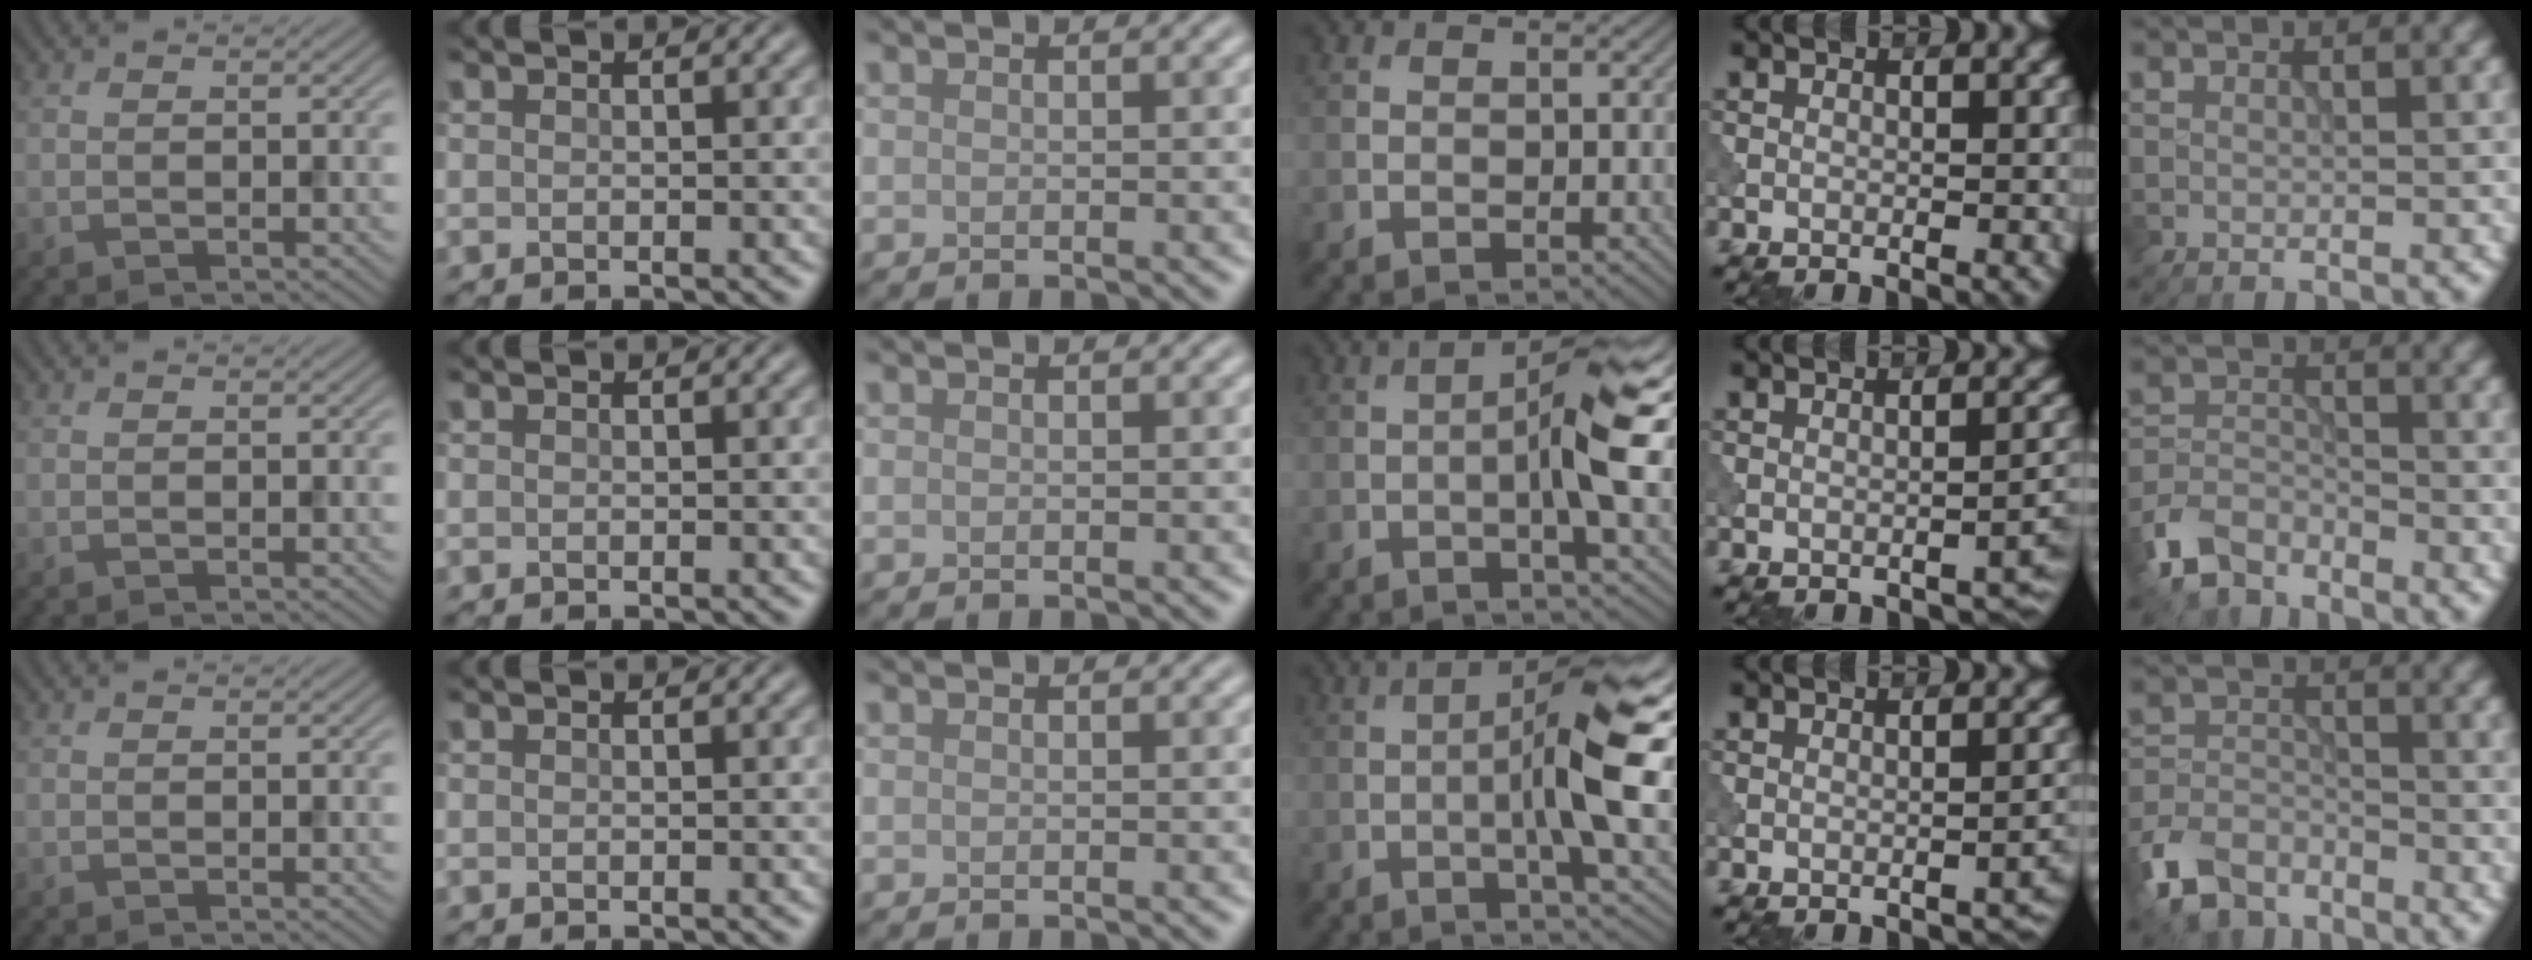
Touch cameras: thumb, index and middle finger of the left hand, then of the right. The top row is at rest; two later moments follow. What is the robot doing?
{"motion": "shake", "object": "bell"}